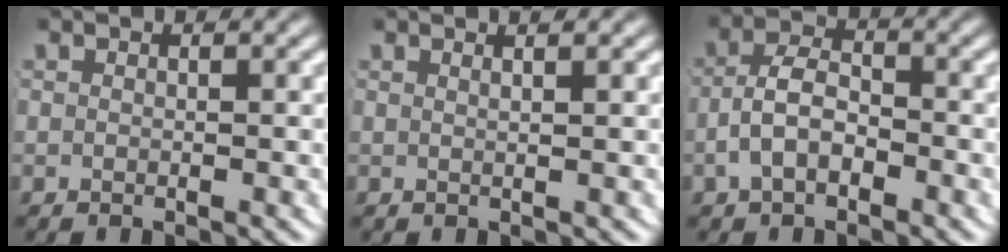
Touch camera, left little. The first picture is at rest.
{"total": 1.5, "force": [0.8, -0.4, 1.2], "torque": [-0.014, 0.001, 0.015]}
{"total": 3.8, "force": [-1.7, 2.2, 2.6], "torque": [-0.050, -0.006, -0.028]}